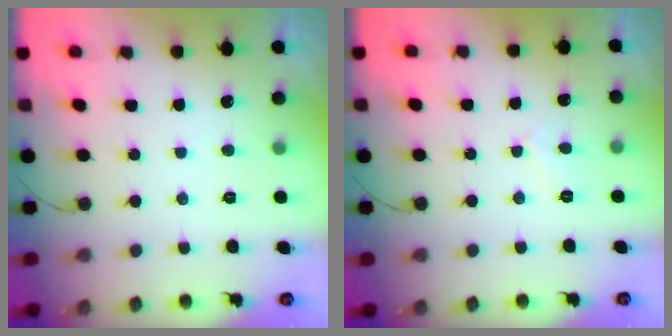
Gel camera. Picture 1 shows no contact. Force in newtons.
{"total": 3.2, "press": 3.2, "slide": 0.4}